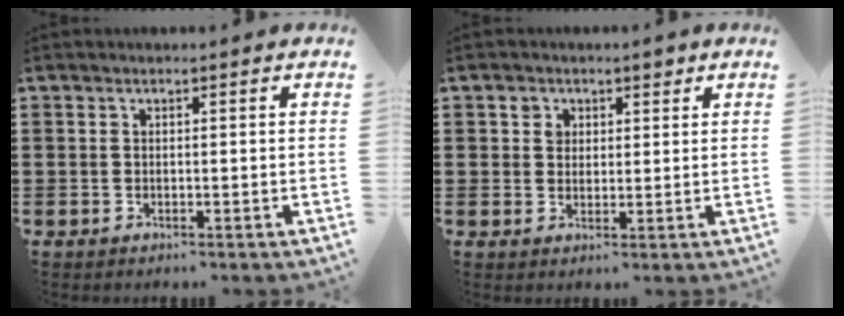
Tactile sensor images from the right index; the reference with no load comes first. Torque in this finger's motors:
{"motor_torque": [0.06, -0.03, 0.03, 0.00]}